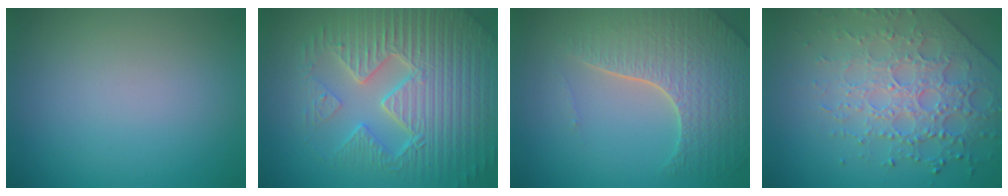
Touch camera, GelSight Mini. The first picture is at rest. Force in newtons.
{"total": 9.3, "press": 6.6, "slide": 6.5}
{"total": 6.8, "press": 5.2, "slide": 4.4}
{"total": 5.2, "press": 4.7, "slide": 2.1}